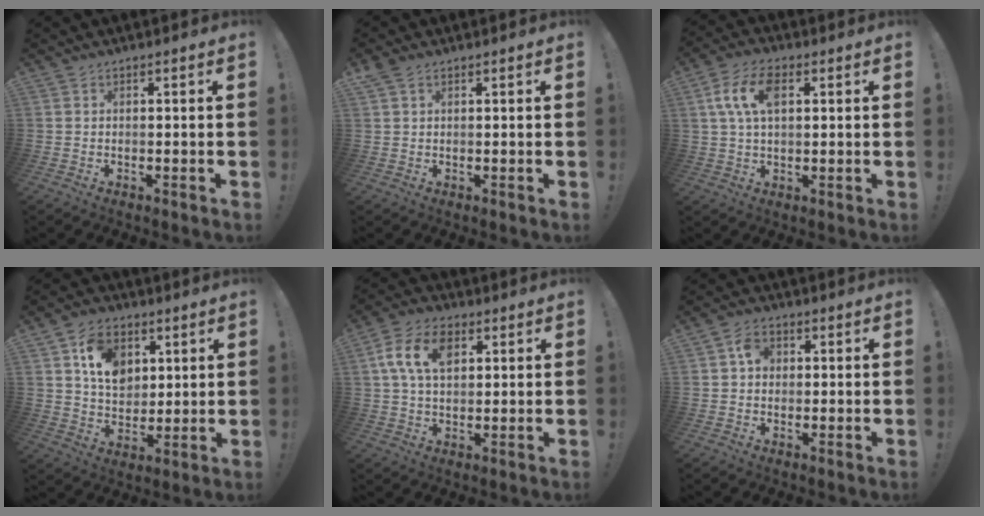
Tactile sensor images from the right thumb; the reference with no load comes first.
{"total": 2.0, "force": [1.2, 1.1, 1.2], "torque": [-0.028, 0.003, 0.024]}
{"total": 10.3, "force": [3.0, 5.8, 7.9], "torque": [-0.147, 0.005, 0.054]}
{"total": 12.6, "force": [5.4, 9.4, 6.4], "torque": [-0.097, -0.013, 0.105]}
{"total": 11.8, "force": [4.0, 7.6, 8.1], "torque": [-0.144, 0.009, 0.075]}
{"total": 4.8, "force": [0.8, 3.9, 2.7], "torque": [-0.038, 0.008, 0.013]}